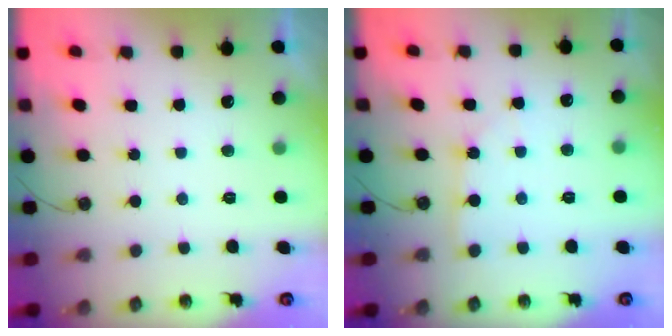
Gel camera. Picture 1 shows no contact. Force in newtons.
{"total": 2.5, "press": 2.5, "slide": 0.3}